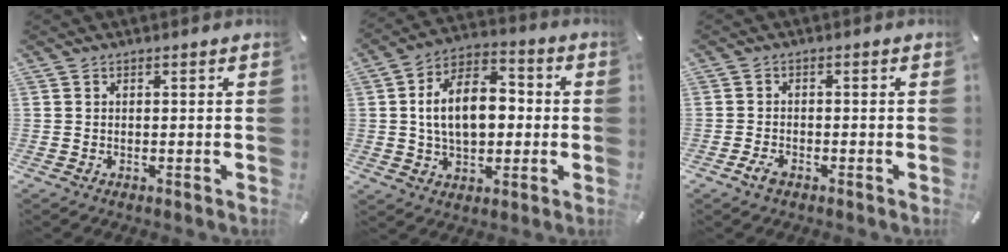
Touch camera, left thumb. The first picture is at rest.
{"total": 13.5, "force": [0.1, 9.0, 10.1], "torque": [-0.185, 0.010, 0.001]}
{"total": 2.5, "force": [-1.6, 1.3, 1.5], "torque": [-0.042, 0.001, -0.034]}